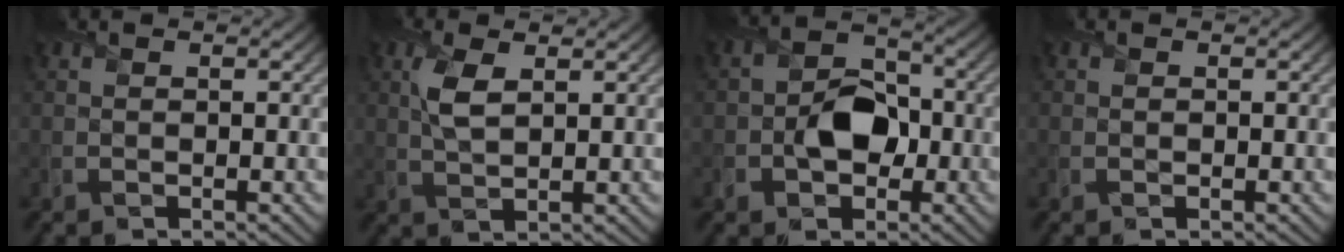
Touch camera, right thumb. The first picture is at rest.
{"total": 3.8, "force": [1.3, 1.6, 3.2], "torque": [-0.078, 0.002, 0.029]}
{"total": 6.1, "force": [-1.6, 4.5, 3.7], "torque": [-0.059, 0.001, -0.035]}
{"total": 0.0}